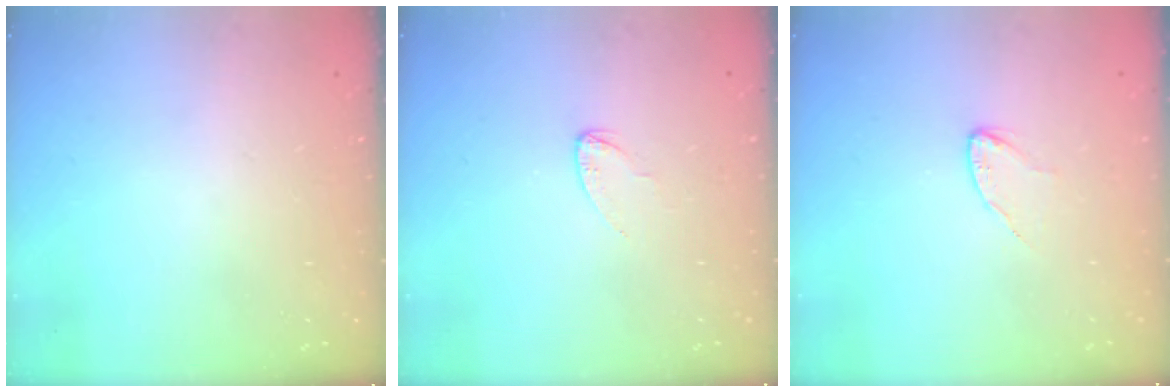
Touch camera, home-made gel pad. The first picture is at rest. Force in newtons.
{"total": 2.6, "press": 2.6, "slide": 0.2}
{"total": 3.6, "press": 3.6, "slide": 0.4}